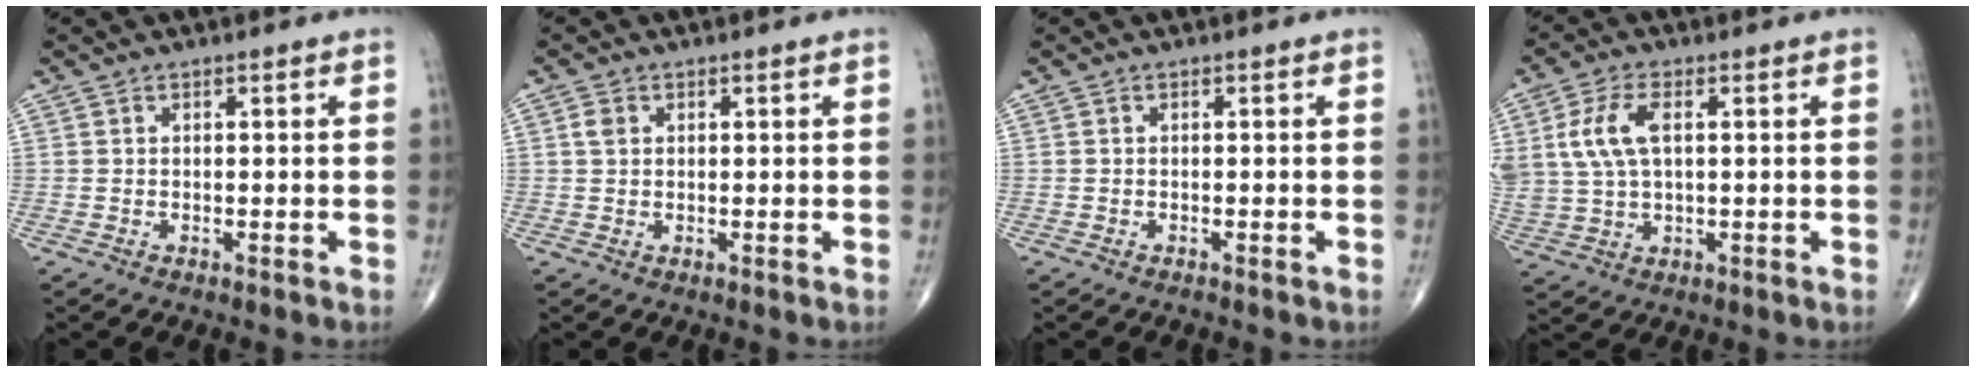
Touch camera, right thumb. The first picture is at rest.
{"total": 1.8, "force": [0.6, 1.3, 1.1], "torque": [-0.020, 0.004, 0.011]}
{"total": 0.0}
{"total": 9.0, "force": [2.2, 4.8, 7.3], "torque": [-0.164, 0.006, 0.048]}